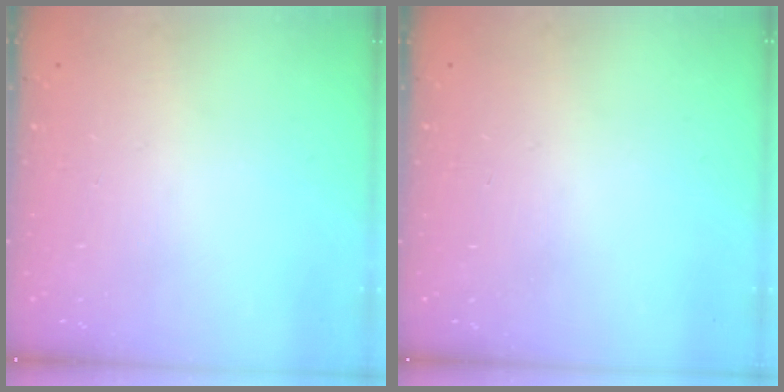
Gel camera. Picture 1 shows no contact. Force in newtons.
{"total": 0.0}